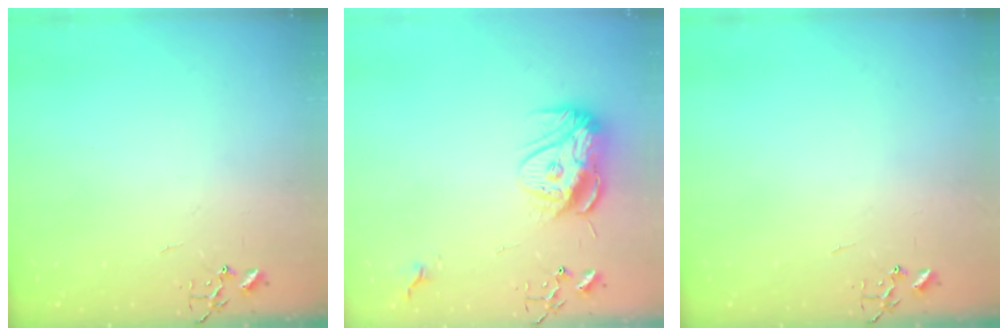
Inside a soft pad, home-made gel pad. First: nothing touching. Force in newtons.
{"total": 13.7, "press": 13.7, "slide": 1.2}
{"total": 0.0}